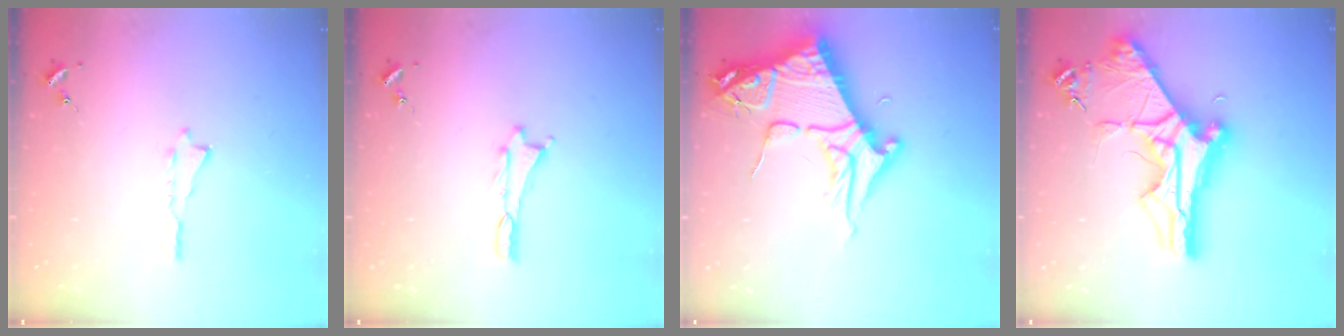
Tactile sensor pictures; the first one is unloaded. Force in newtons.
{"total": 0.0}
{"total": 10.7, "press": 10.7, "slide": 1.2}
{"total": 10.7, "press": 10.6, "slide": 1.2}